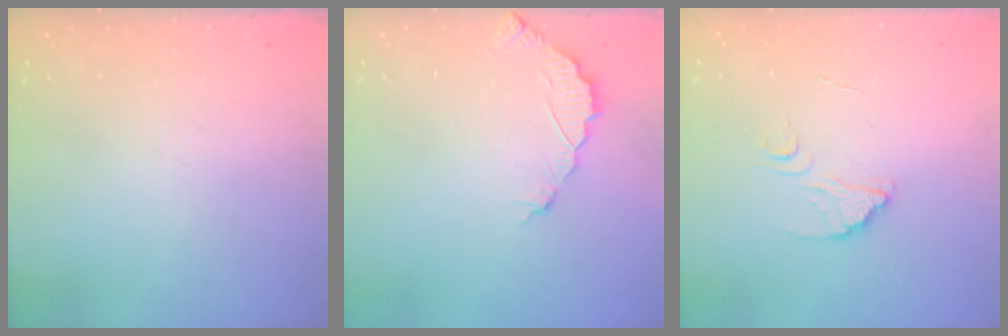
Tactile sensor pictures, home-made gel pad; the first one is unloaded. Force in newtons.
{"total": 3.2, "press": 3.2, "slide": 0.3}
{"total": 4.4, "press": 4.3, "slide": 0.3}